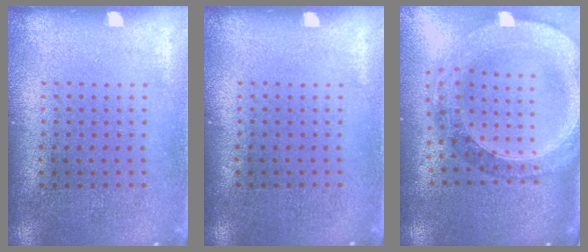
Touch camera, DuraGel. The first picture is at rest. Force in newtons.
{"total": 0.0}
{"total": 1.8, "press": 1.7, "slide": 0.5}